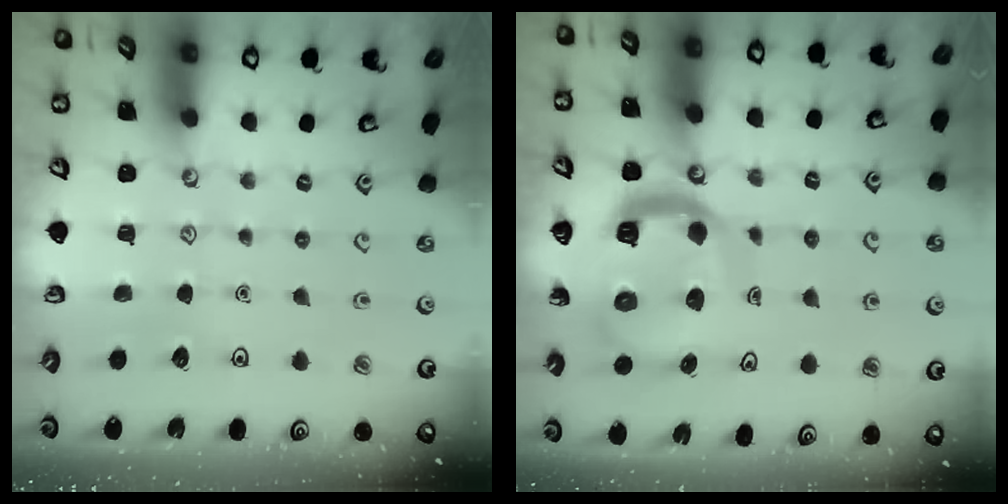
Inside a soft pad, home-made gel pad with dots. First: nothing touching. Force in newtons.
{"total": 14.4, "press": 14.3, "slide": 1.7}